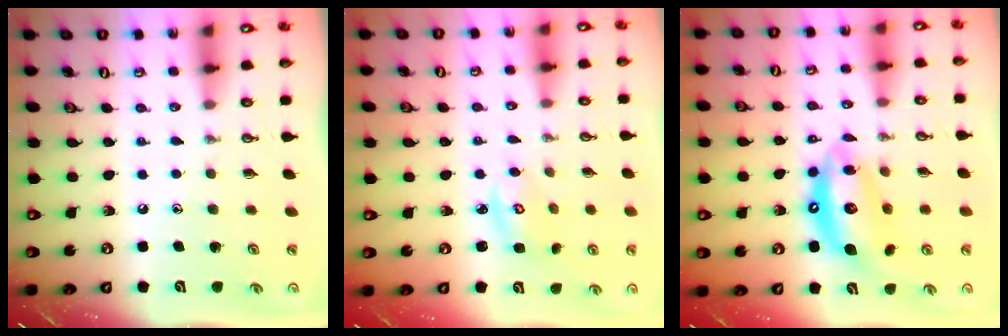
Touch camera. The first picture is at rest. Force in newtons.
{"total": 4.4, "press": 4.3, "slide": 0.5}
{"total": 14.6, "press": 14.5, "slide": 1.3}